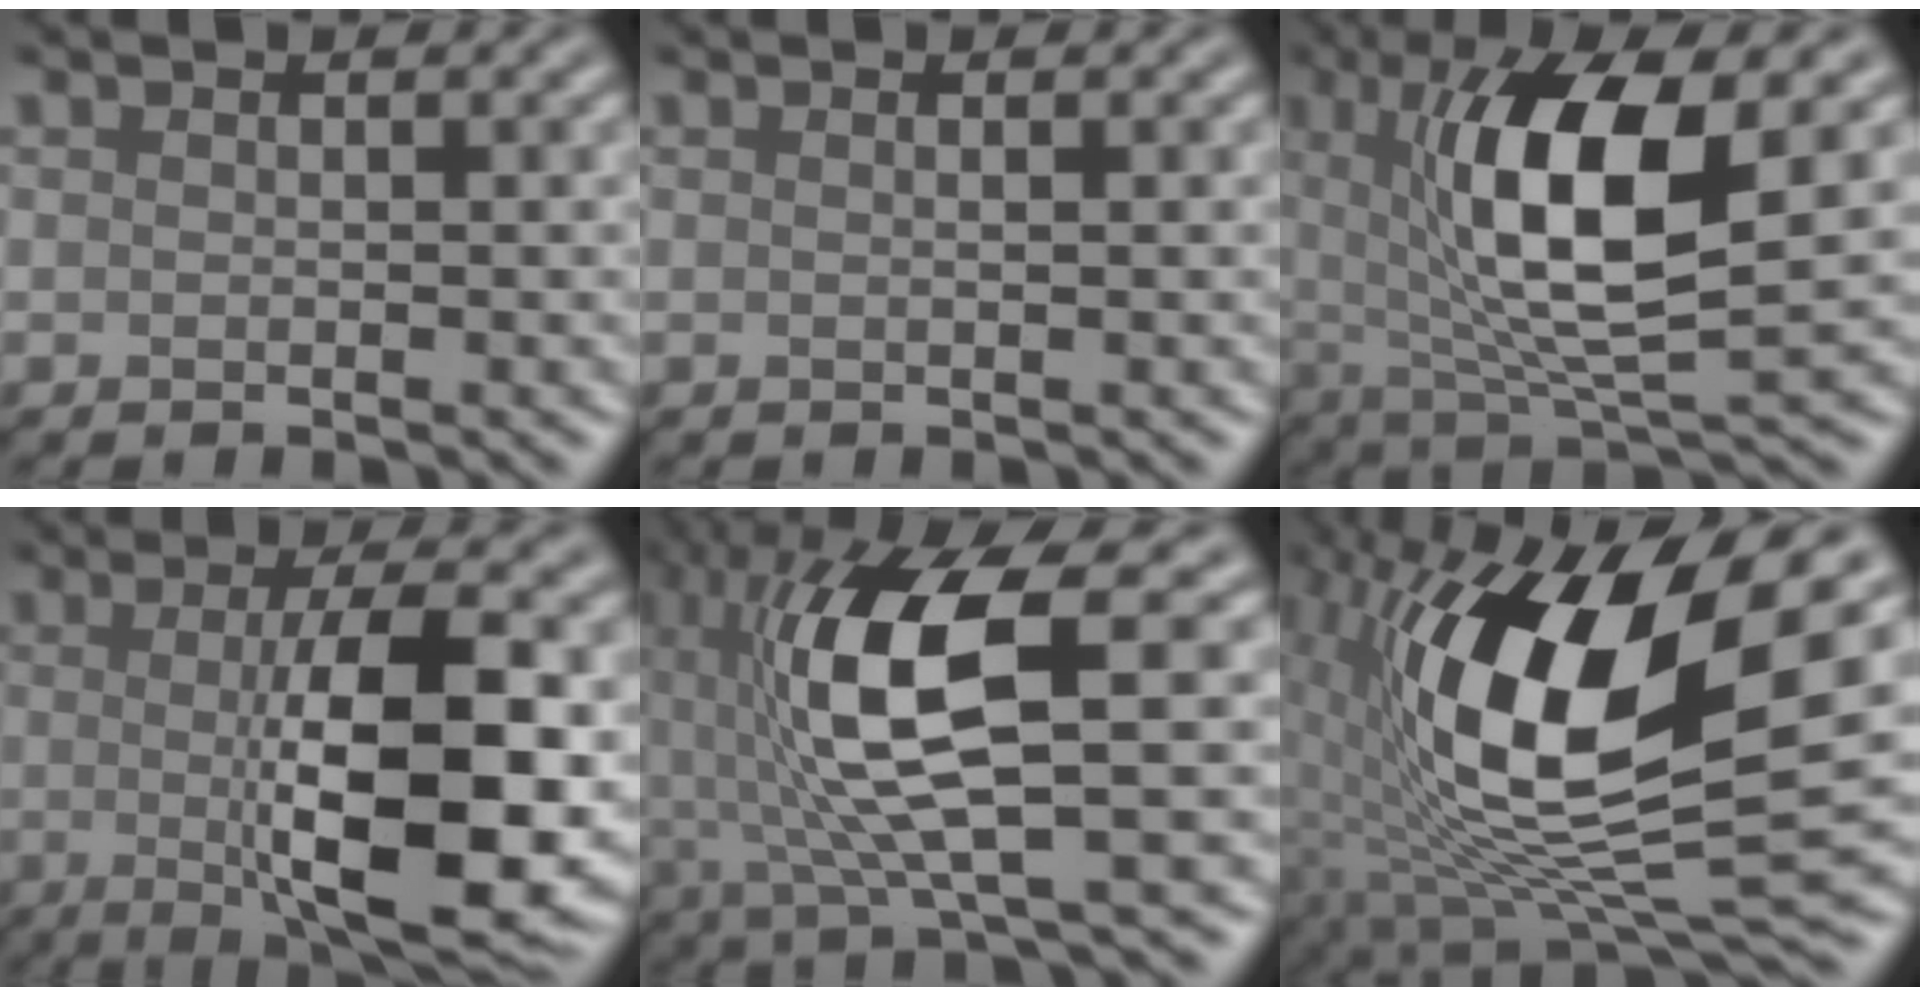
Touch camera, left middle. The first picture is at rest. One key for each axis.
{"total": 0.8, "fx": 0.2, "fy": 0.3, "fz": 0.7, "tx": -0.003, "ty": -0.001, "tz": -0.003}
{"total": 10.6, "fx": 1.7, "fy": 3.4, "fz": 9.9, "tx": -0.169, "ty": -0.006, "tz": 0.034}
{"total": 11.9, "fx": -0.8, "fy": 3.2, "fz": 11.4, "tx": -0.162, "ty": -0.012, "tz": -0.009}
{"total": 10.6, "fx": 0.8, "fy": 2.7, "fz": 10.2, "tx": -0.200, "ty": 0.002, "tz": 0.021}
{"total": 14.7, "fx": 1.5, "fy": 5.1, "fz": 13.7, "tx": -0.246, "ty": -0.015, "tz": 0.019}